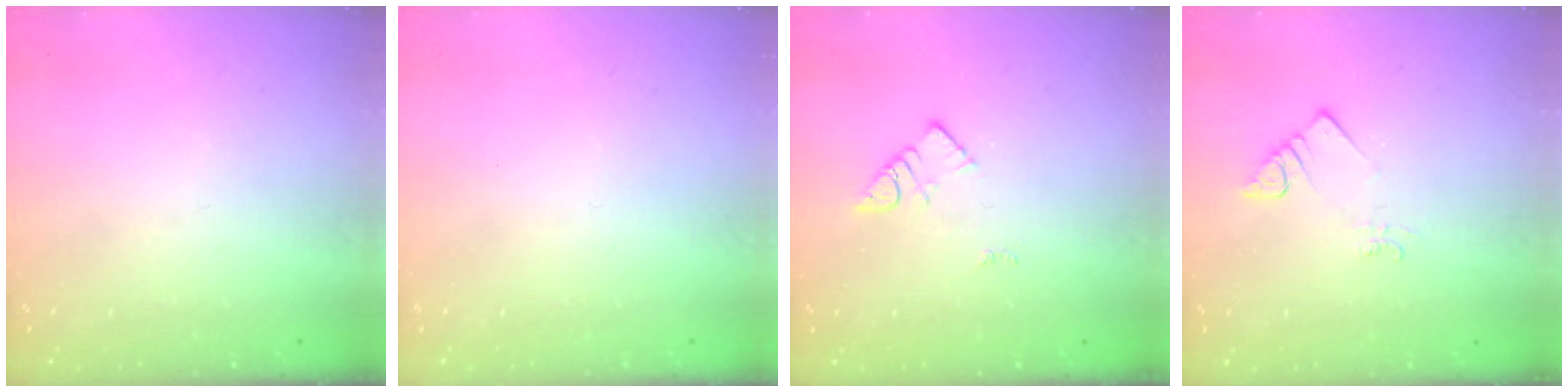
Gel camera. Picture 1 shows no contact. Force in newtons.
{"total": 1.8, "press": 1.8, "slide": 0.2}
{"total": 3.0, "press": 3.0, "slide": 0.2}
{"total": 2.1, "press": 2.0, "slide": 0.5}